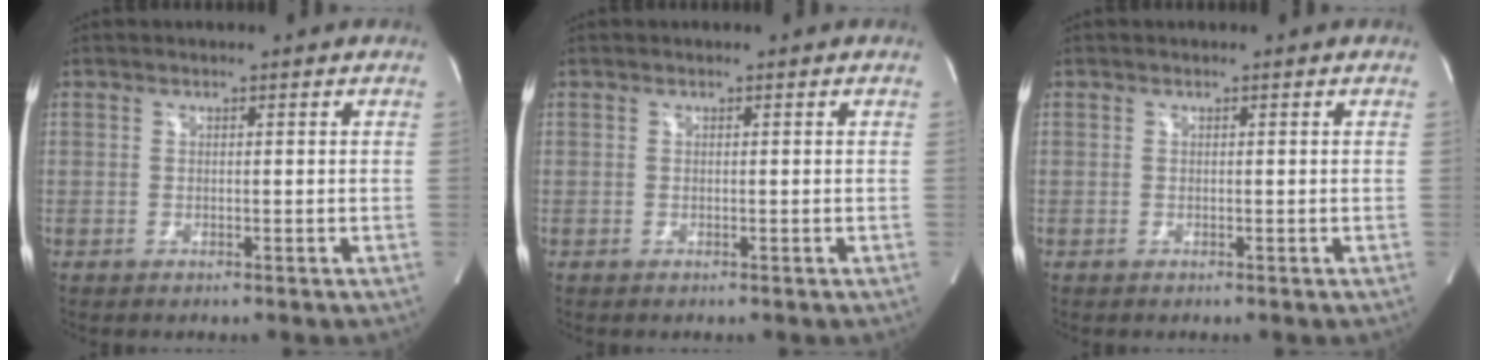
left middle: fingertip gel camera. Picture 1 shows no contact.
{"total": 0.0}
{"total": 0.0}